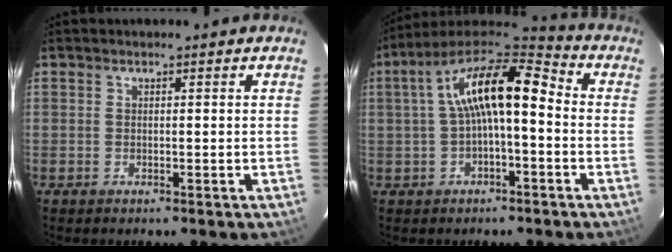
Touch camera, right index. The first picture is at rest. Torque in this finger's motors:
{"motor_torque": [0.67, -0.12, 1.06, 0.21]}